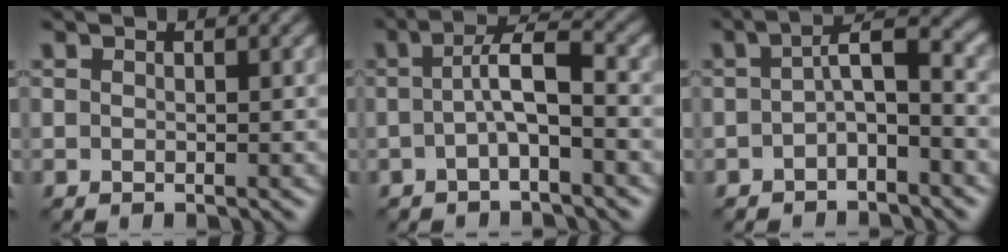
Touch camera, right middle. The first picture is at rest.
{"total": 3.4, "force": [-0.5, 0.6, 3.3], "torque": [-0.056, 0.014, -0.014]}
{"total": 3.3, "force": [-1.0, 0.9, 3.0], "torque": [-0.050, 0.014, -0.022]}